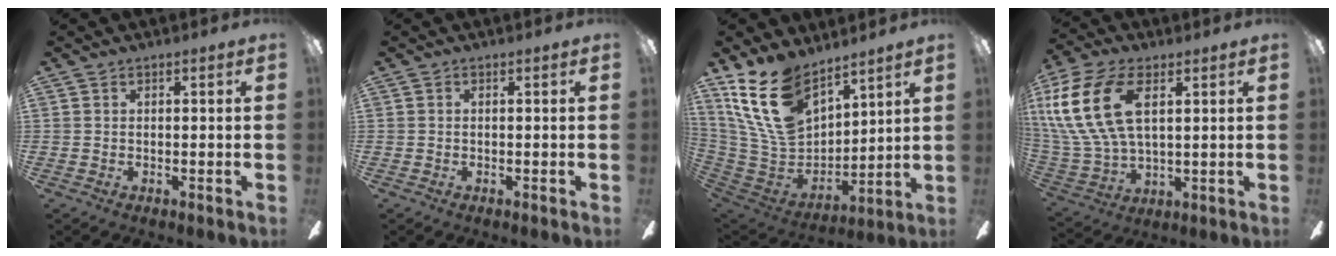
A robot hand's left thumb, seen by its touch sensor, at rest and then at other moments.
{"total": 0.0}
{"total": 19.5, "force": [12.0, 10.5, 11.1], "torque": [-0.254, -0.065, 0.224]}
{"total": 20.3, "force": [6.8, 11.5, 15.3], "torque": [-0.339, -0.004, 0.117]}